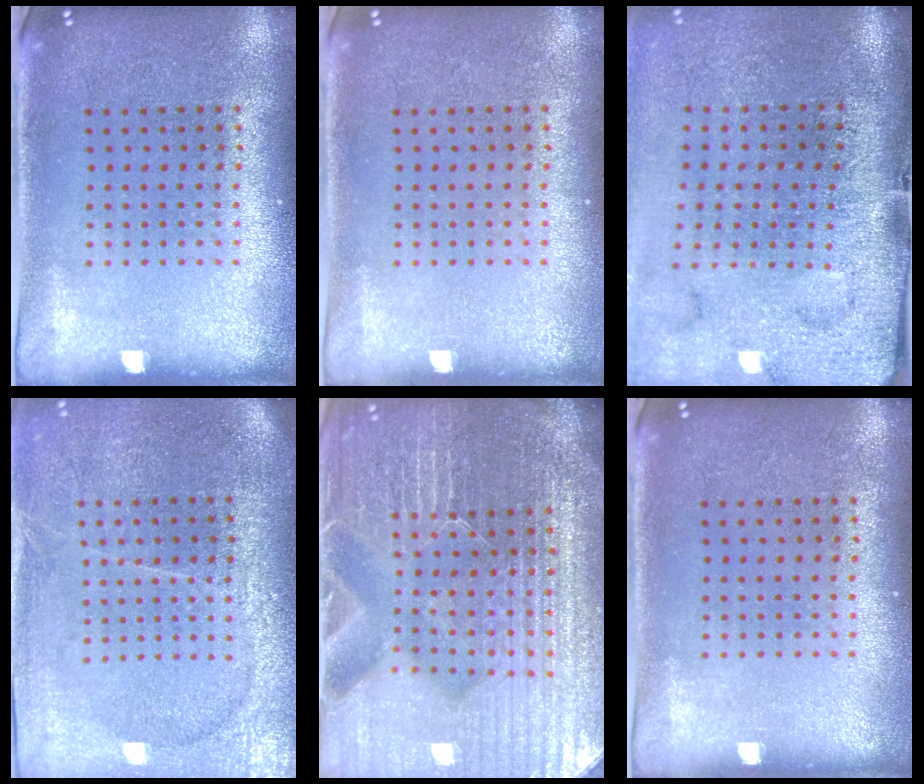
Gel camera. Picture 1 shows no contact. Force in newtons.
{"total": 0.0}
{"total": 4.5, "press": 3.5, "slide": 2.9}
{"total": 3.8, "press": 3.4, "slide": 1.7}
{"total": 6.1, "press": 5.5, "slide": 2.7}
{"total": 0.0}